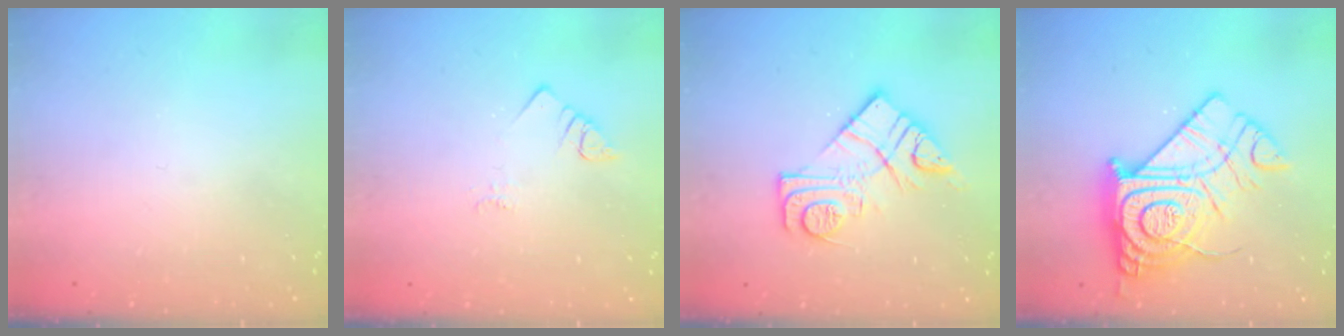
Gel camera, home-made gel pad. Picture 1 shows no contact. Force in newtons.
{"total": 2.3, "press": 2.3, "slide": 0.4}
{"total": 12.9, "press": 12.8, "slide": 0.9}
{"total": 21.8, "press": 21.8, "slide": 2.0}